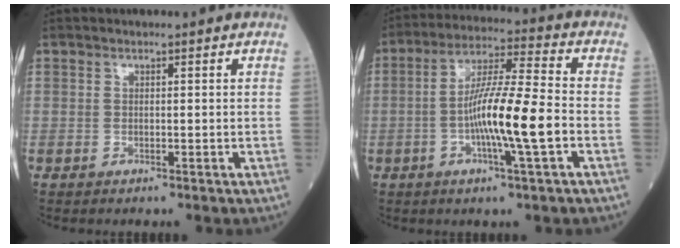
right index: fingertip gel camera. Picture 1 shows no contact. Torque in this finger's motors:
{"motor_torque": [1.65, -0.49, 0.82, 0.21]}